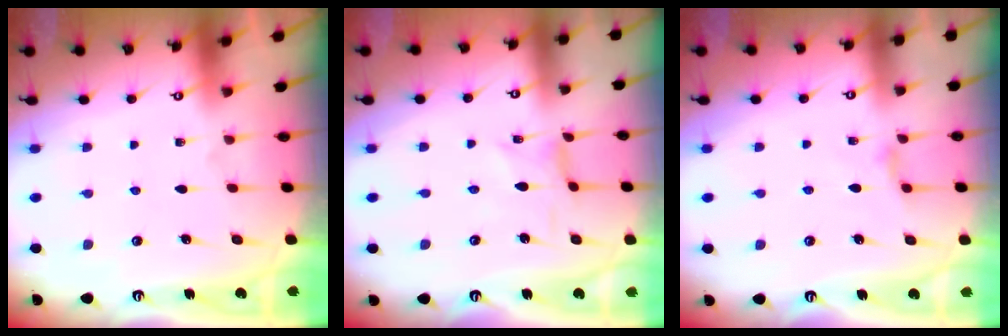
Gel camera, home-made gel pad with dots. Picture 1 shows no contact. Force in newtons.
{"total": 0.5, "press": 0.5, "slide": 0.1}
{"total": 1.9, "press": 1.9, "slide": 0.4}